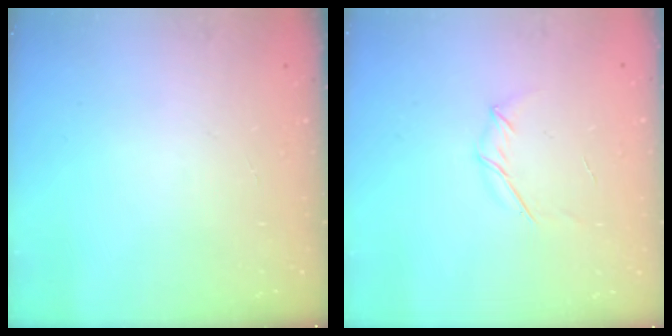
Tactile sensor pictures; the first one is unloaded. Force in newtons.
{"total": 3.7, "press": 3.6, "slide": 0.9}